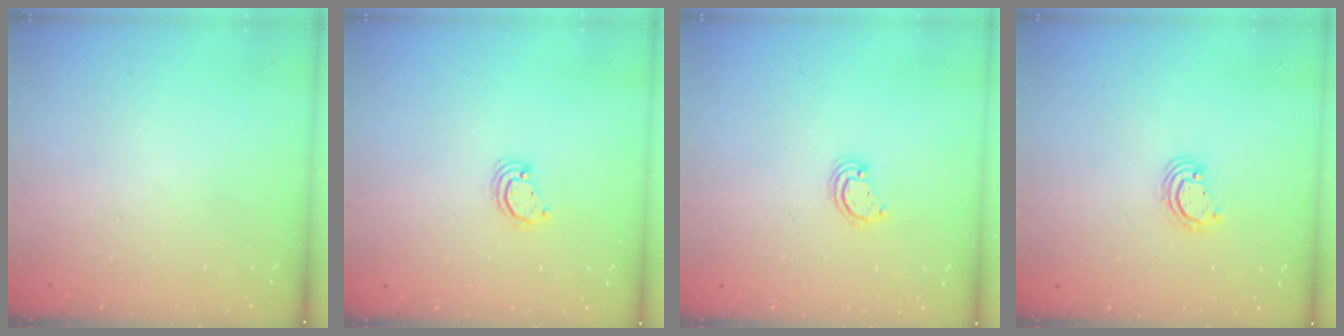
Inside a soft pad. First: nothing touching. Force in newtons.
{"total": 2.6, "press": 2.6, "slide": 0.2}
{"total": 2.6, "press": 2.6, "slide": 0.3}
{"total": 2.6, "press": 2.6, "slide": 0.1}